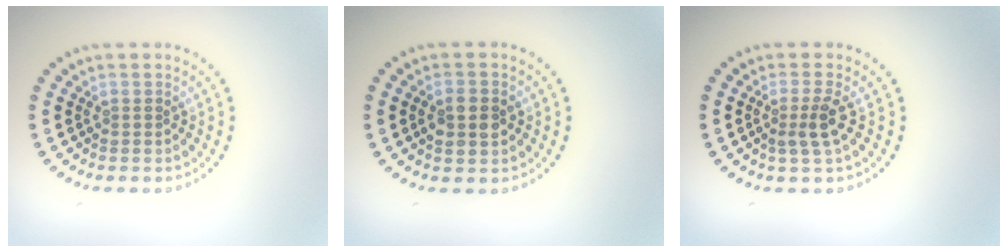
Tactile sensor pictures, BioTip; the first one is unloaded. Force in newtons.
{"total": 2.9, "press": 2.9, "slide": 0.1}
{"total": 2.3, "press": 1.8, "slide": 1.4}